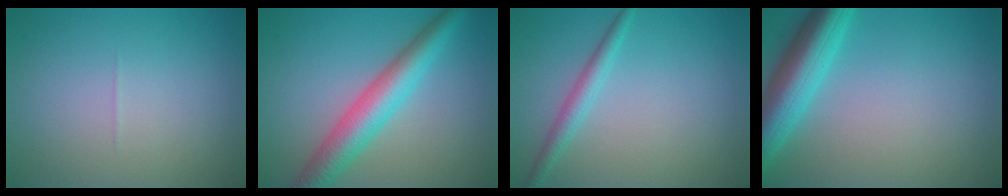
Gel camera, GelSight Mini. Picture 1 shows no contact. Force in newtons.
{"total": 5.7, "press": 5.7, "slide": 0.2}
{"total": 2.1, "press": 2.1, "slide": 0.1}
{"total": 6.8, "press": 6.8, "slide": 0.4}